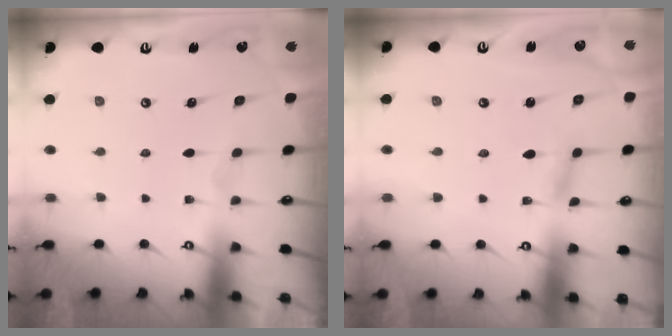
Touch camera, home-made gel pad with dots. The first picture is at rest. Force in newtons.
{"total": 2.4, "press": 2.4, "slide": 0.1}